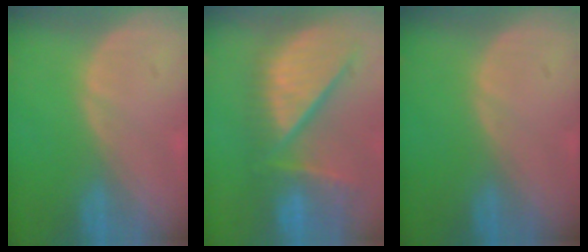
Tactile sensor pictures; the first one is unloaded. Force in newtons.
{"total": 13.1, "press": 11.0, "slide": 7.1}
{"total": 0.0}